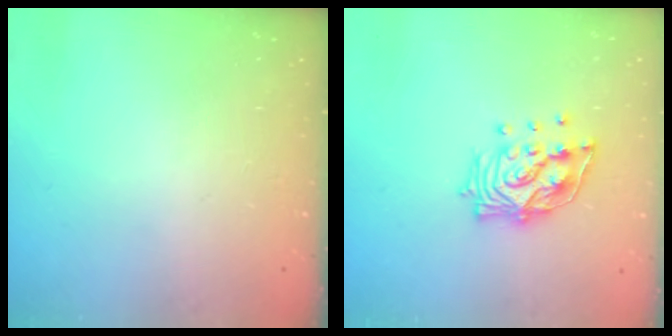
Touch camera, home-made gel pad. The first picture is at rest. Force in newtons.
{"total": 14.2, "press": 14.1, "slide": 1.9}